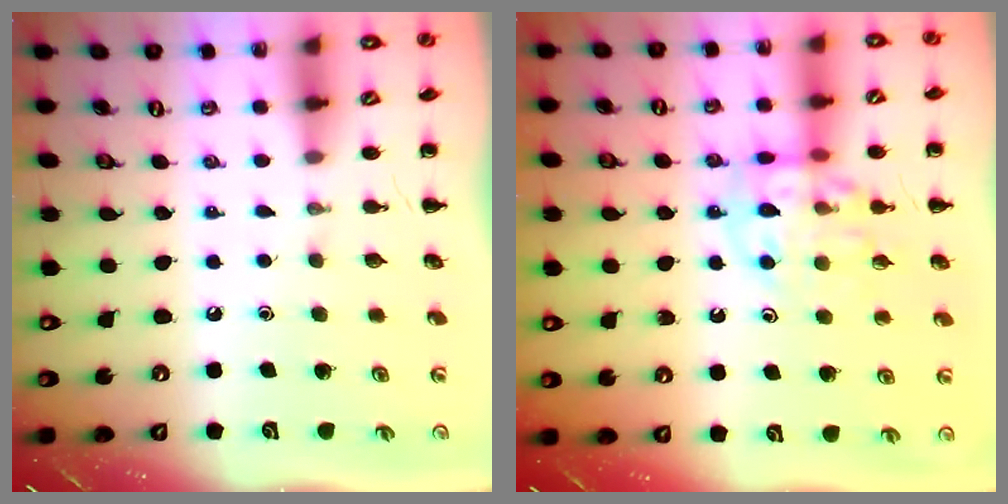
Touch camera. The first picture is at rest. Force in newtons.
{"total": 12.7, "press": 12.6, "slide": 2.1}